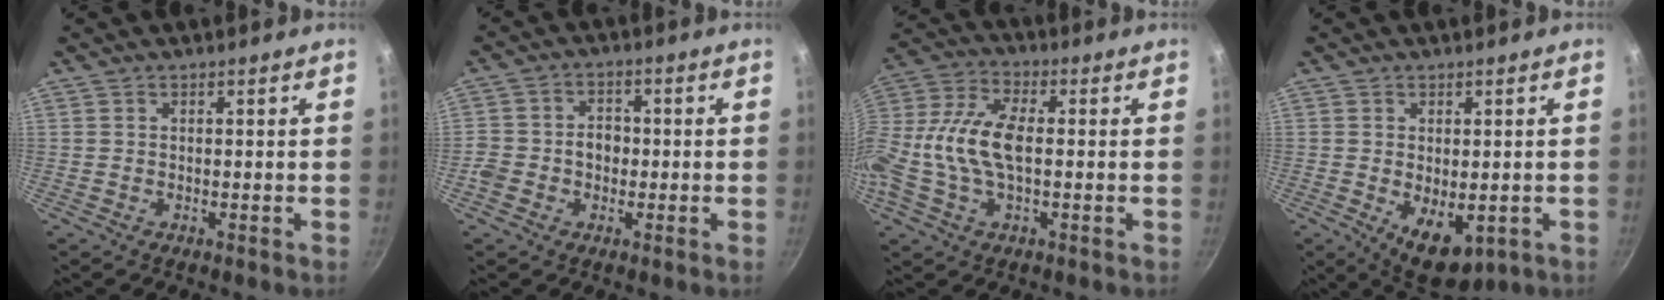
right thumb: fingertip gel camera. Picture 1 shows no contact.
{"total": 6.3, "force": [-1.1, 5.0, 3.7], "torque": [-0.051, 0.028, -0.024]}
{"total": 16.1, "force": [-0.7, 8.1, 13.9], "torque": [-0.323, 0.024, -0.015]}
{"total": 9.6, "force": [-2.7, 5.3, 7.6], "torque": [-0.103, -0.010, -0.024]}